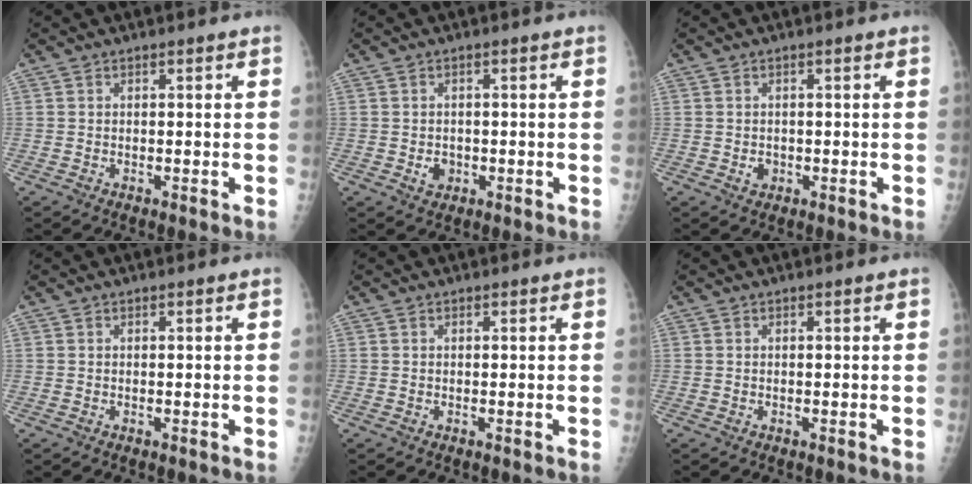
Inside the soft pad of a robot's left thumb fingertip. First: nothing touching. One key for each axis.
{"total": 2.5, "fx": -0.7, "fy": 2.1, "fz": 1.2, "tx": -0.007, "ty": 0.003, "tz": -0.004}
{"total": 1.6, "fx": -0.4, "fy": 1.4, "fz": 0.8, "tx": -0.003, "ty": 0.003, "tz": -0.002}
{"total": 0.0}
{"total": 0.0}
{"total": 0.0}